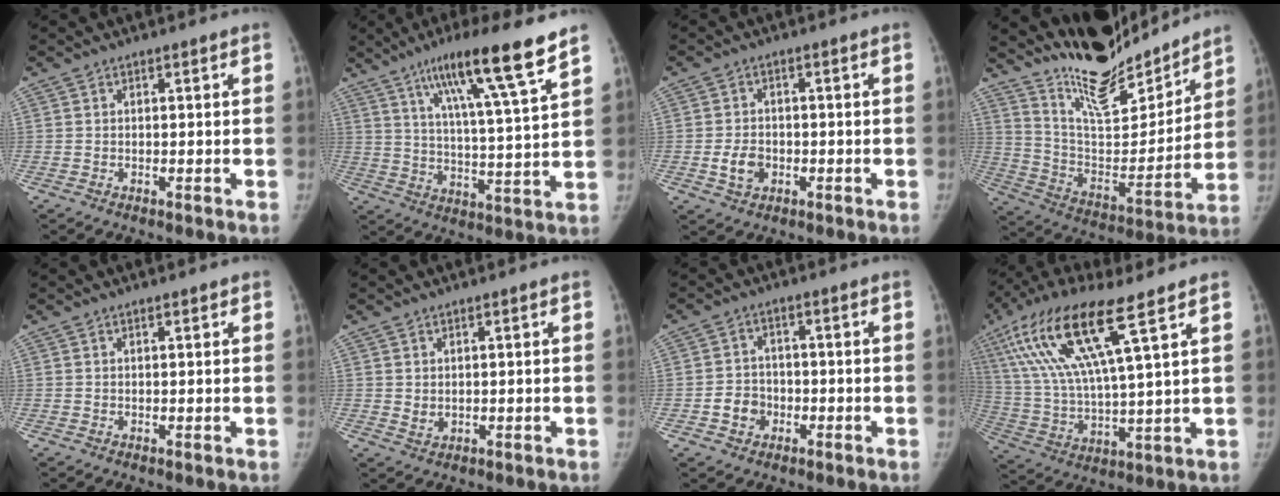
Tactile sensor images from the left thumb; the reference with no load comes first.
{"total": 16.9, "force": [10.8, 0.7, 12.9], "torque": [-0.201, -0.048, 0.173]}
{"total": 4.2, "force": [-1.1, 3.3, 2.5], "torque": [-0.037, 0.005, -0.016]}
{"total": 20.3, "force": [18.2, 4.9, 7.5], "torque": [-0.080, -0.119, 0.311]}
{"total": 1.1, "force": [0.8, 0.3, 0.7], "torque": [-0.009, -0.003, 0.012]}
{"total": 2.0, "force": [1.0, 1.2, 1.3], "torque": [-0.020, -0.011, 0.024]}
{"total": 4.5, "force": [-1.4, 4.0, 1.5], "torque": [-0.004, 0.014, -0.024]}
{"total": 20.1, "force": [9.9, 3.6, 17.2], "torque": [-0.362, -0.019, 0.189]}